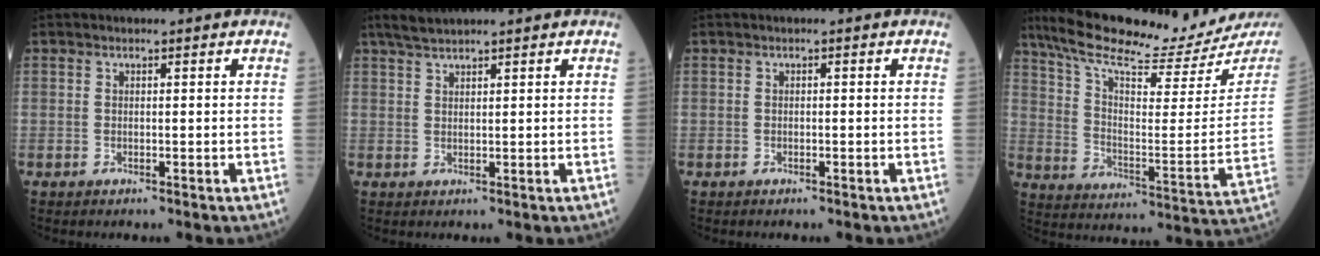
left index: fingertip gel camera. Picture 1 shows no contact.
{"total": 4.2, "force": [3.5, 0.5, 2.1], "torque": [-0.040, 0.021, 0.066]}
{"total": 0.0}
{"total": 23.2, "force": [20.2, 1.6, 11.3], "torque": [-0.193, -0.062, 0.290]}